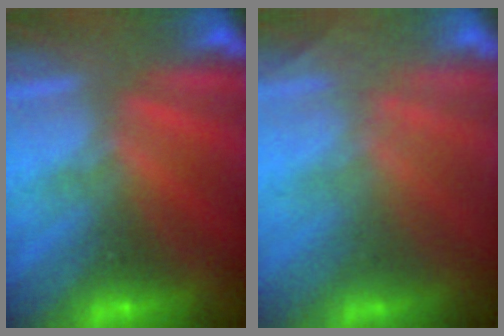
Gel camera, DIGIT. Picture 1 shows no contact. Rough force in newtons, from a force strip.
{"total": 1.8}